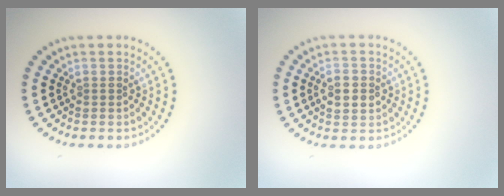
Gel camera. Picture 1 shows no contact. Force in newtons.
{"total": 2.2, "press": 2.2, "slide": 0.2}